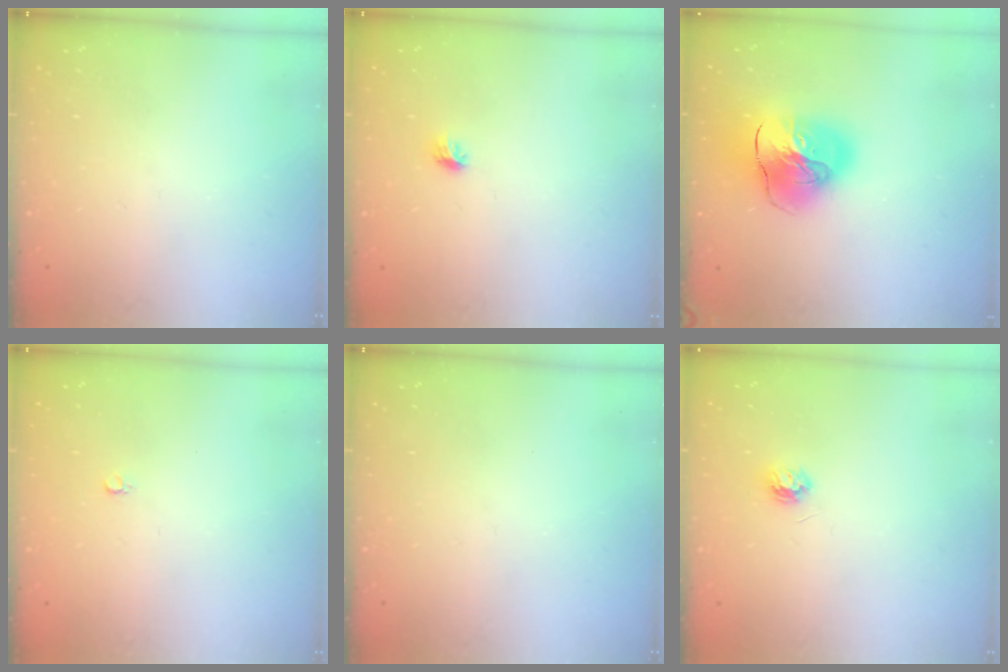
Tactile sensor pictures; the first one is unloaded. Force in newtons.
{"total": 4.2, "press": 4.1, "slide": 1.0}
{"total": 17.4, "press": 17.2, "slide": 2.3}
{"total": 2.4, "press": 2.4, "slide": 0.2}
{"total": 0.0}
{"total": 3.9, "press": 3.9, "slide": 0.5}